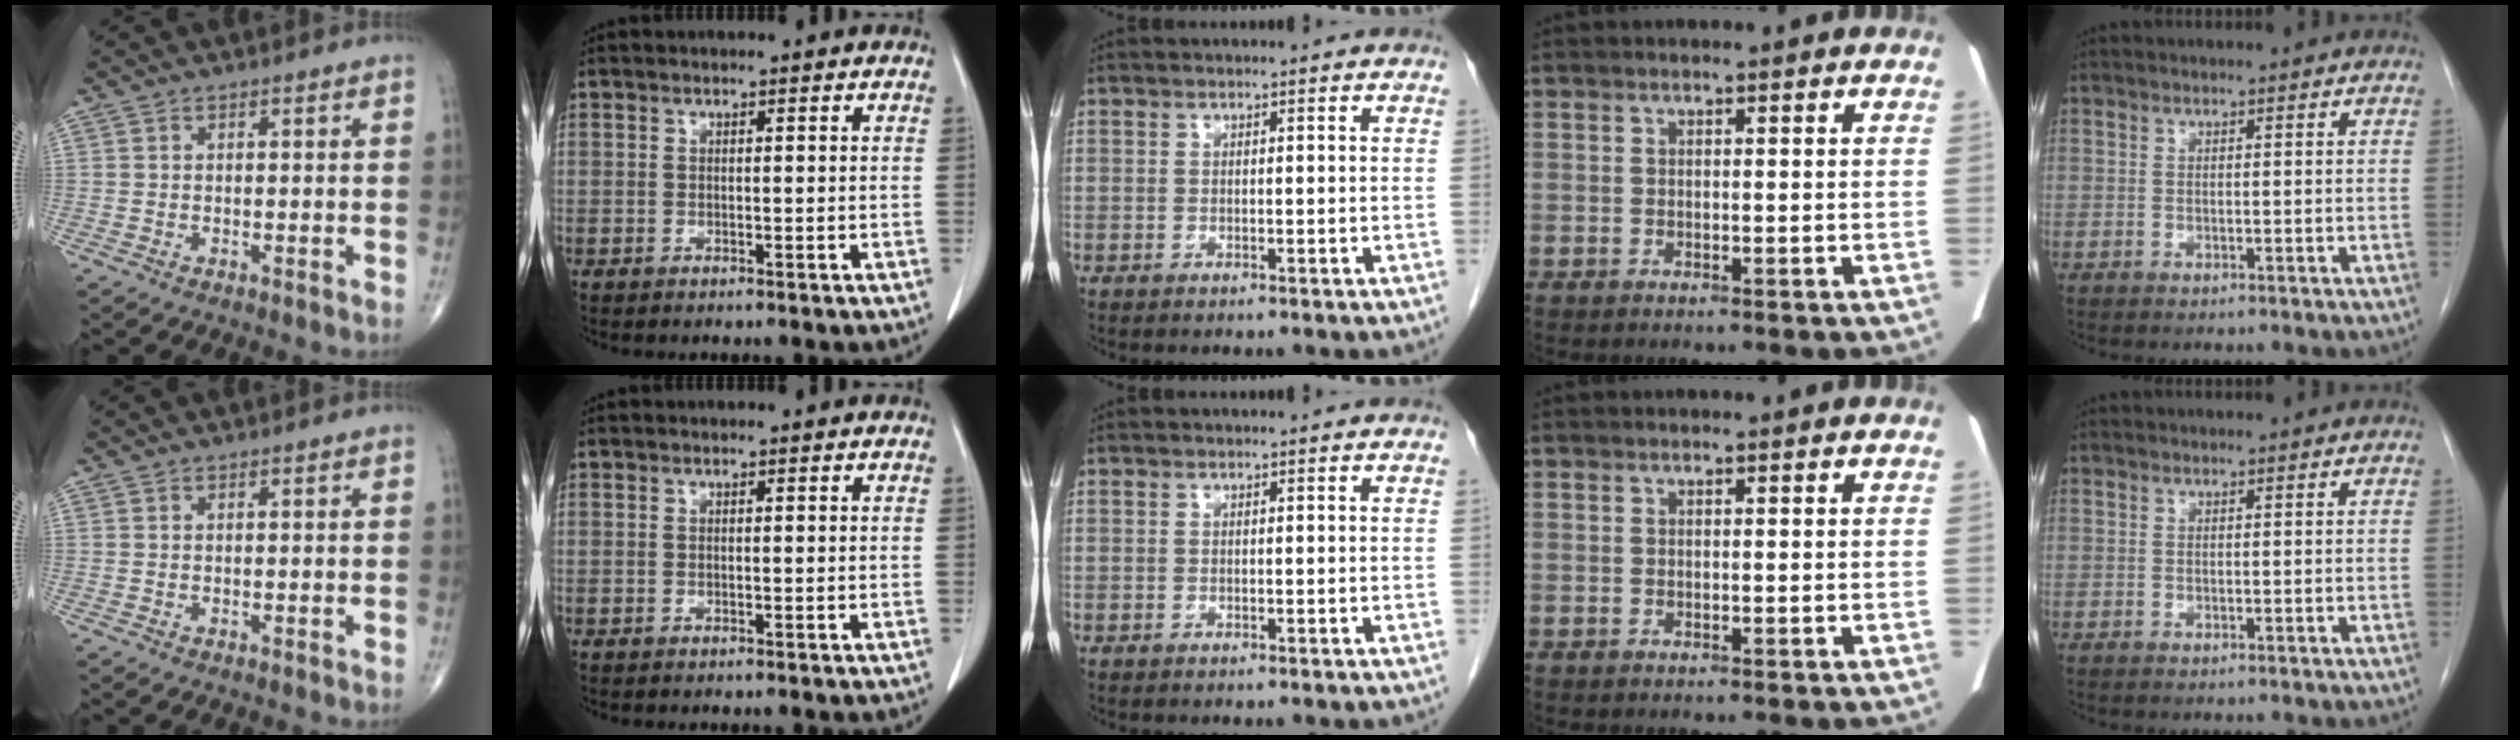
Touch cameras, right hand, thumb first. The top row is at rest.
{}